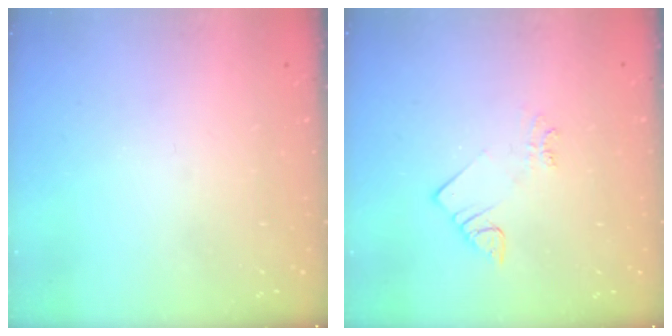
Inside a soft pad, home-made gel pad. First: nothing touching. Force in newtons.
{"total": 1.5, "press": 1.4, "slide": 0.3}